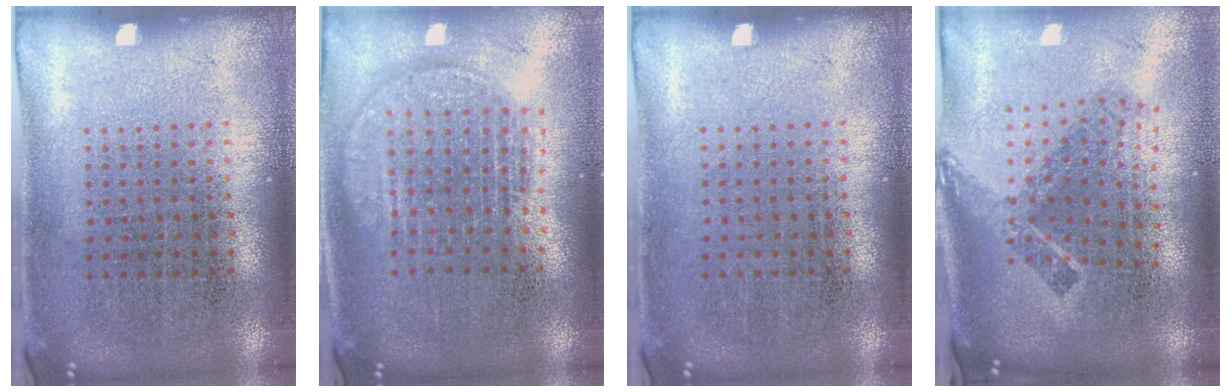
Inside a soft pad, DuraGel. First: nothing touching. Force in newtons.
{"total": 1.8, "press": 1.5, "slide": 0.9}
{"total": 0.0}
{"total": 2.4, "press": 1.6, "slide": 1.8}